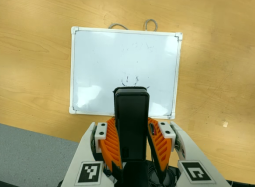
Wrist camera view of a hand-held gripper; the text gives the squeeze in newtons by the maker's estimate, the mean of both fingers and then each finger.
{"total": 9.4, "left": 7.9, "right": 11.0}